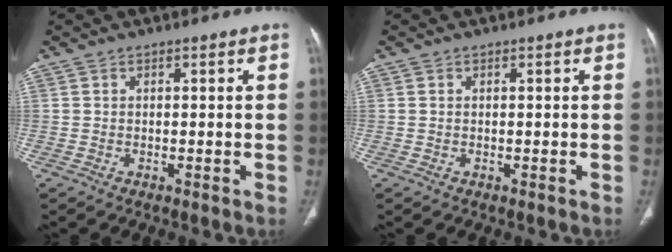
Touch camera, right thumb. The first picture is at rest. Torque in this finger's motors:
{"motor_torque": [0.45, -0.23, -0.21, 0.03, -0.03]}